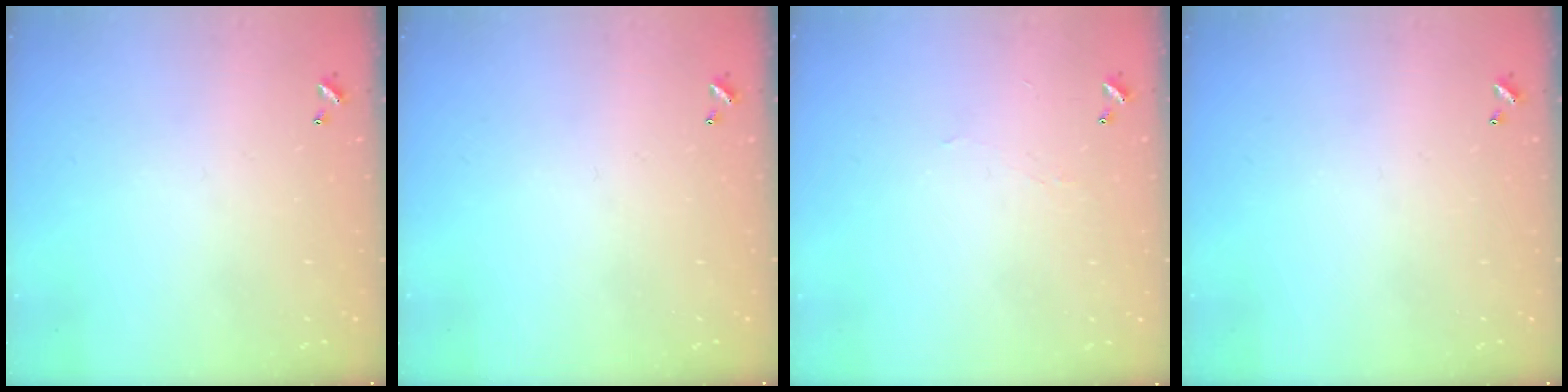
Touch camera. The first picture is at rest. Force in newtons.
{"total": 0.0}
{"total": 0.8, "press": 0.7, "slide": 0.4}
{"total": 0.0}